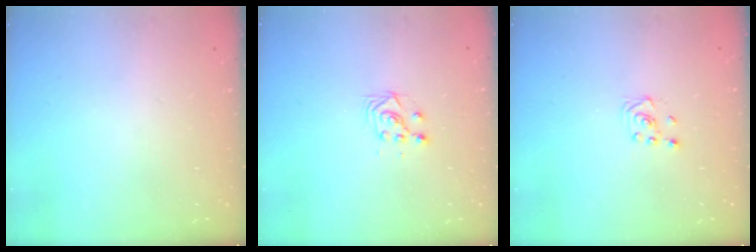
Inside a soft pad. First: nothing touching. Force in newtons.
{"total": 4.4, "press": 4.4, "slide": 0.7}
{"total": 1.9, "press": 1.8, "slide": 0.6}